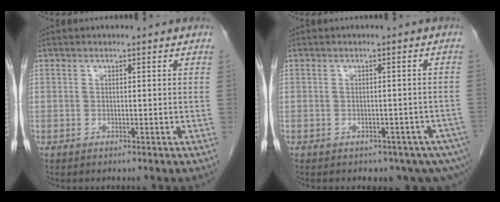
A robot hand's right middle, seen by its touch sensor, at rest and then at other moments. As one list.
[{"total": 7.9, "force": [-5.4, 3.7, 4.4], "torque": [-0.049, -0.003, -0.062]}]